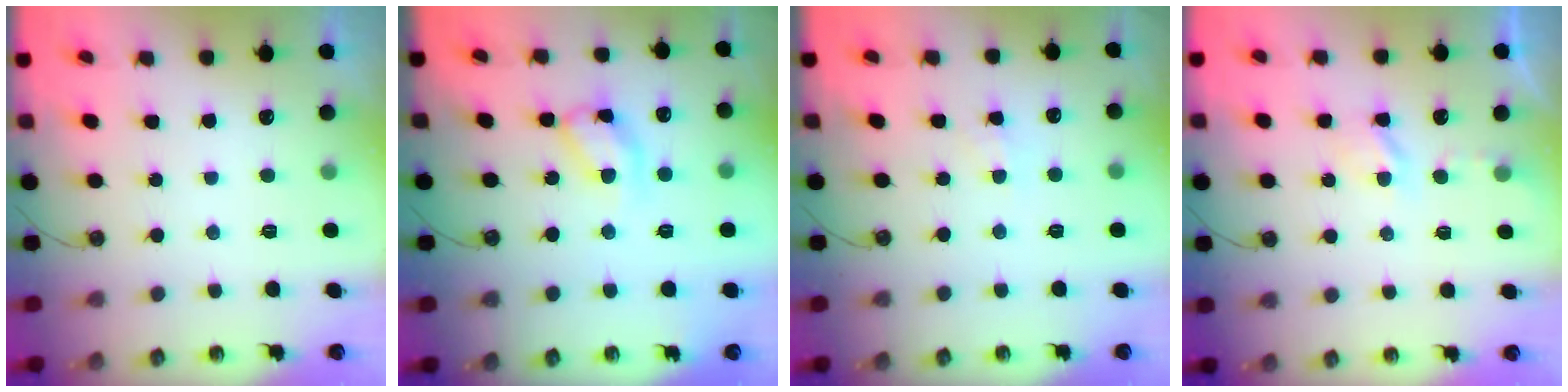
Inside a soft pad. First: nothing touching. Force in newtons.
{"total": 14.1, "press": 14.1, "slide": 0.9}
{"total": 2.8, "press": 2.8, "slide": 0.5}
{"total": 3.7, "press": 3.6, "slide": 0.7}